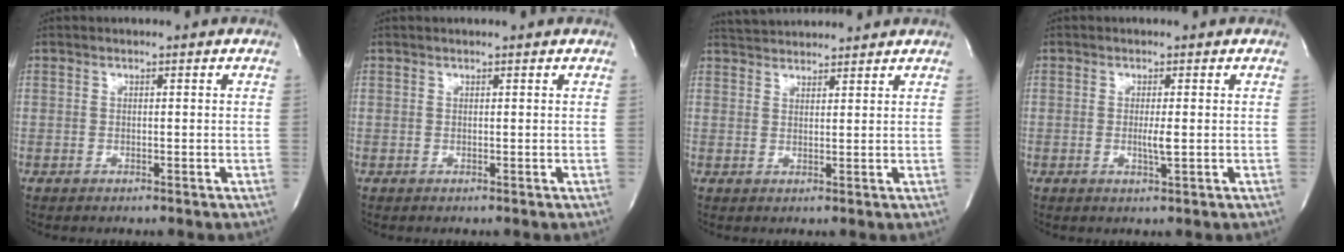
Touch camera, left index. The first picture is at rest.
{"total": 0.6, "force": [0.5, -0.1, 0.2], "torque": [-0.005, 0.005, 0.008]}
{"total": 6.0, "force": [5.9, 0.8, 1.2], "torque": [-0.026, 0.030, 0.091]}
{"total": 1.9, "force": [-0.6, -0.1, 1.8], "torque": [-0.037, -0.010, -0.010]}